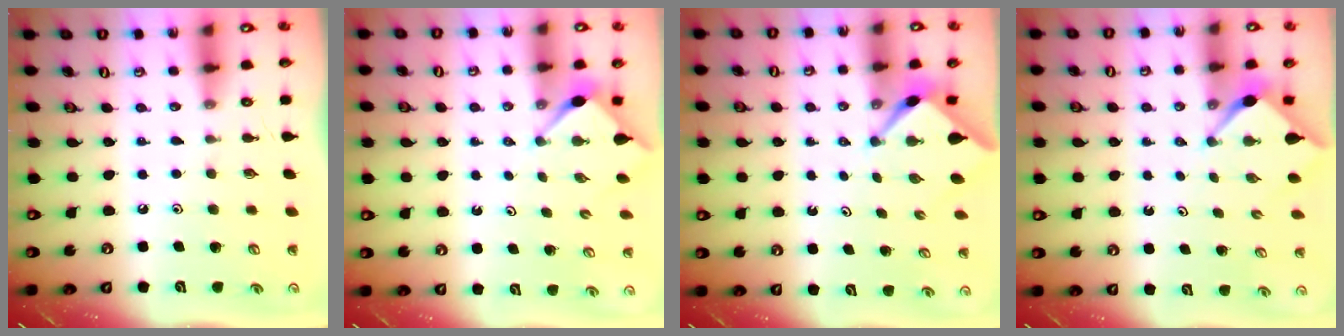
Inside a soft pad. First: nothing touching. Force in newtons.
{"total": 2.8, "press": 2.8, "slide": 0.3}
{"total": 2.5, "press": 2.5, "slide": 0.3}
{"total": 2.7, "press": 2.7, "slide": 0.4}